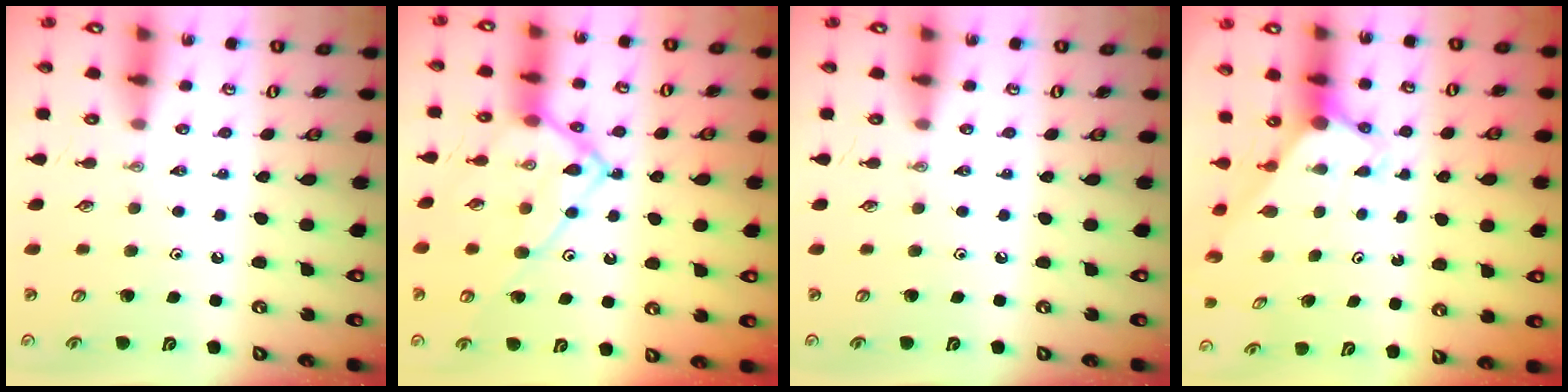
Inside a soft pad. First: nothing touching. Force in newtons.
{"total": 15.3, "press": 15.2, "slide": 0.9}
{"total": 0.0}
{"total": 2.9, "press": 2.9, "slide": 0.3}